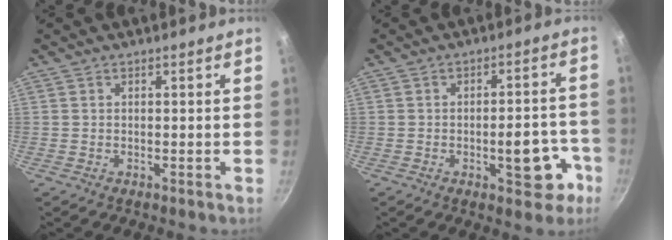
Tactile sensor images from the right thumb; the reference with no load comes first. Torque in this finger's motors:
{"motor_torque": [1.97, 1.73, 1.11, -0.65, 0.19]}